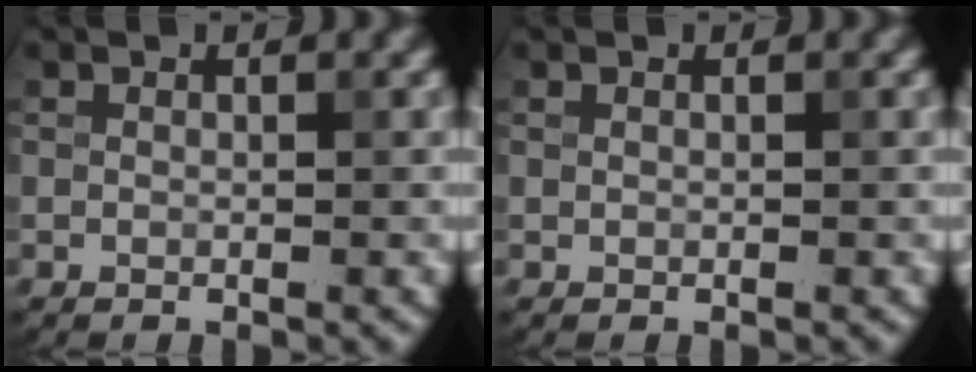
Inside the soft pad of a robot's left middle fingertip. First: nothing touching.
{"total": 0.0}